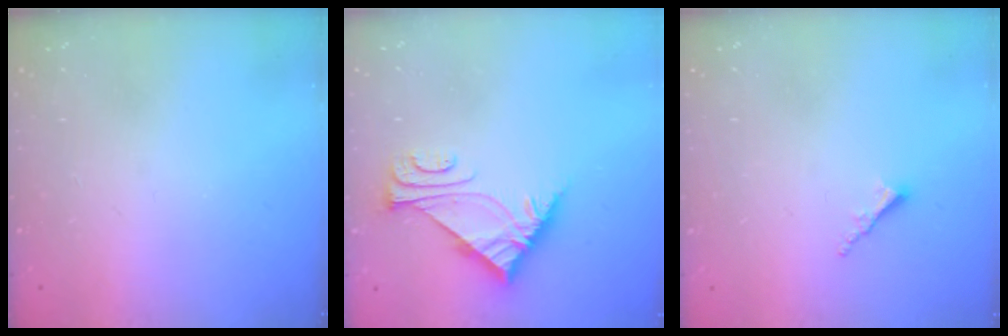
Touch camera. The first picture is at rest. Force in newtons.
{"total": 6.6, "press": 6.6, "slide": 0.2}
{"total": 1.7, "press": 1.7, "slide": 0.2}